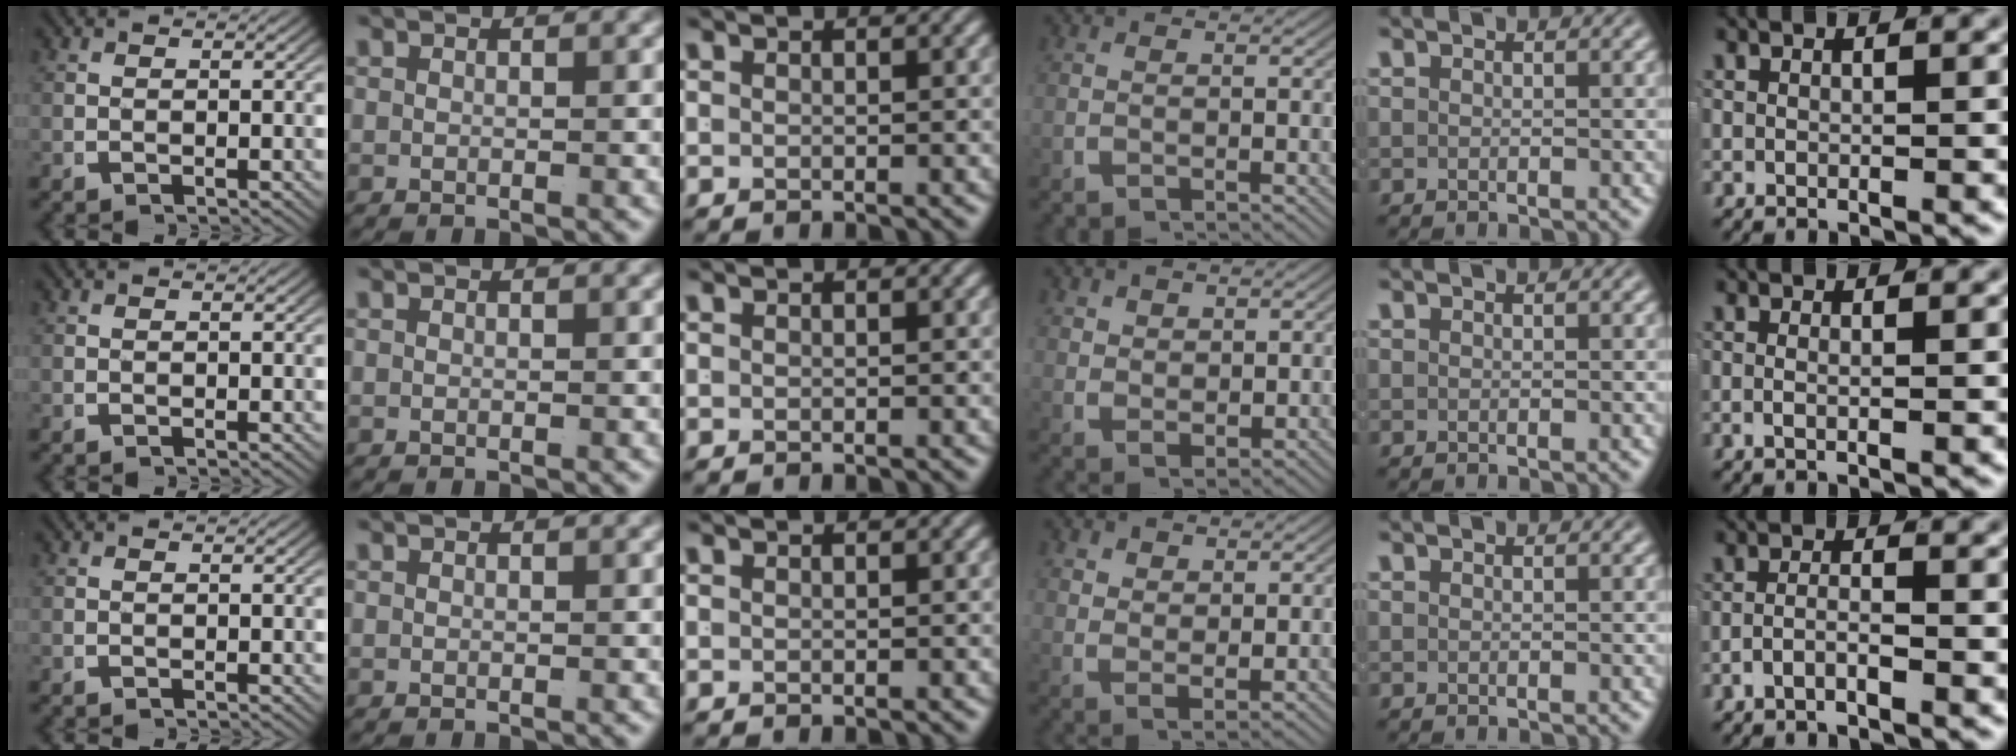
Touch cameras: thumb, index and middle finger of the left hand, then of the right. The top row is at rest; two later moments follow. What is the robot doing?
{"motion": "lift_and_place", "object": "shirt"}